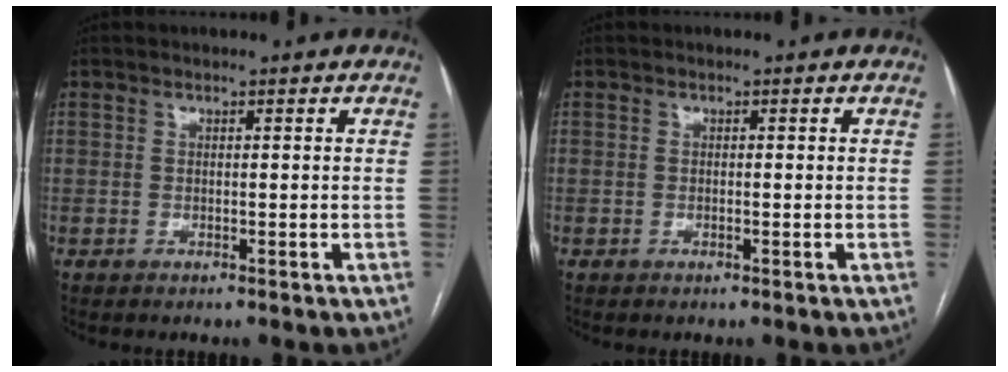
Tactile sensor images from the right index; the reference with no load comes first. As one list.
[{"total": 0.0}]